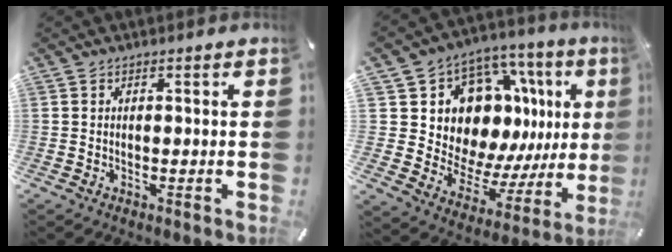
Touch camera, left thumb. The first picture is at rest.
{"total": 16.6, "force": [7.4, 12.7, 7.6], "torque": [-0.111, -0.079, 0.159]}